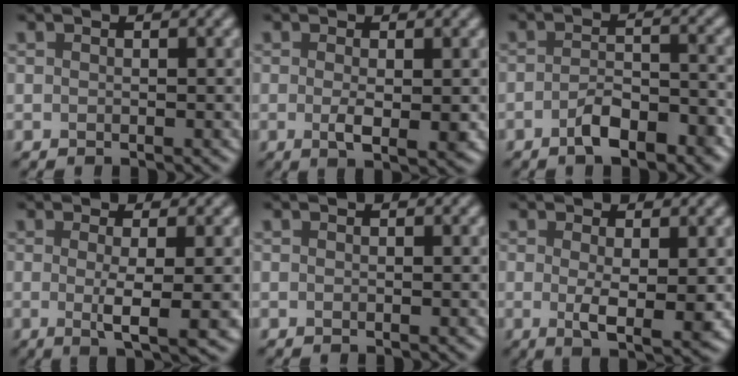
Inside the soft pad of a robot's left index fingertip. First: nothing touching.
{"total": 2.7, "force": [-0.3, 0.7, 2.6], "torque": [-0.047, -0.008, -0.003]}
{"total": 4.5, "force": [-2.6, 1.9, 3.1], "torque": [-0.048, 0.004, -0.044]}
{"total": 4.1, "force": [-0.4, 0.8, 4.0], "torque": [-0.066, -0.006, -0.005]}
{"total": 0.0}
{"total": 3.6, "force": [0.1, 0.8, 3.5], "torque": [-0.059, -0.011, 0.004]}